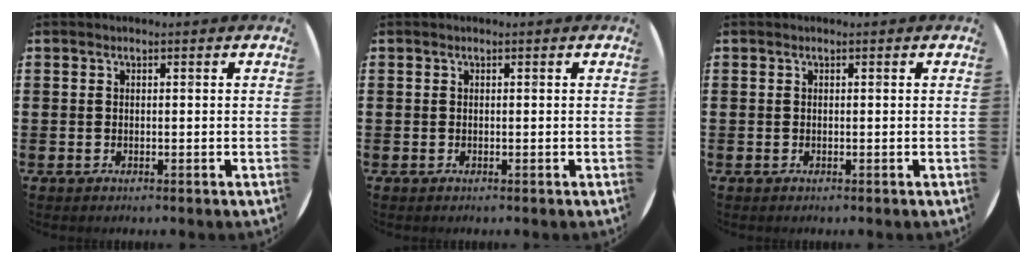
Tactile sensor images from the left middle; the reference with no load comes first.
{"total": 0.0}
{"total": 0.0}